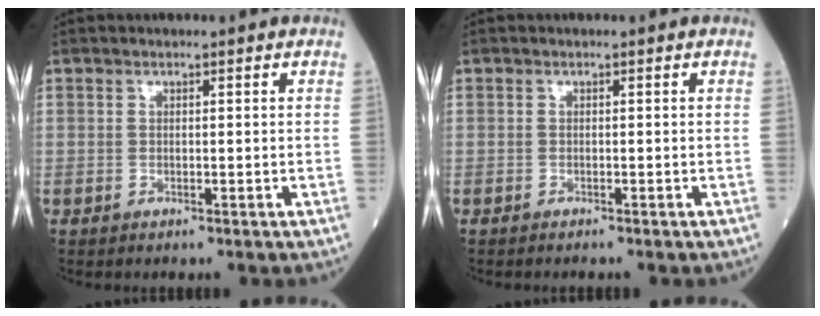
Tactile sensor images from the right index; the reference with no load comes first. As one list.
[{"total": 1.1, "force": [-1.0, 0.0, 0.5], "torque": [-0.006, -0.001, -0.013]}]